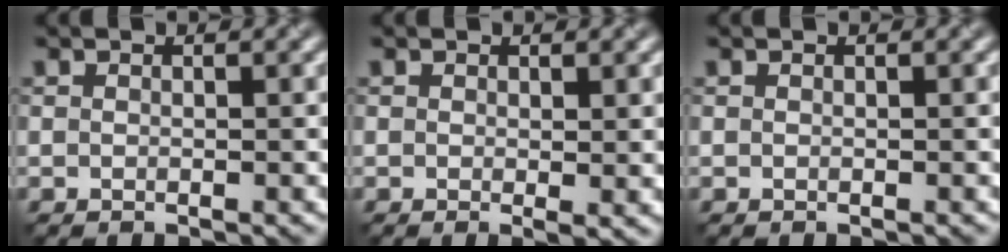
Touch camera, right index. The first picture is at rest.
{"total": 1.1, "force": [0.1, 0.2, 1.1], "torque": [-0.015, -0.007, 0.002]}
{"total": 0.0}